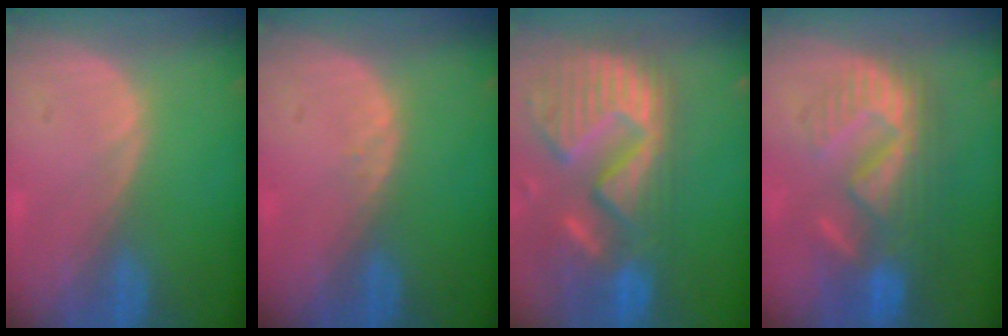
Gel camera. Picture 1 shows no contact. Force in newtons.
{"total": 0.7, "press": 0.6, "slide": 0.2}
{"total": 14.4, "press": 12.0, "slide": 8.0}
{"total": 10.1, "press": 9.4, "slide": 3.5}